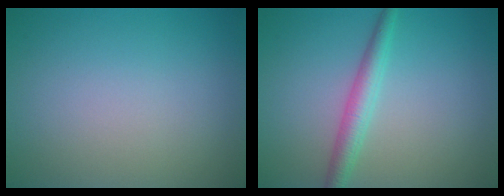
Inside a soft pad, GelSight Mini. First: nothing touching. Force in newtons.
{"total": 2.7, "press": 2.6, "slide": 0.1}